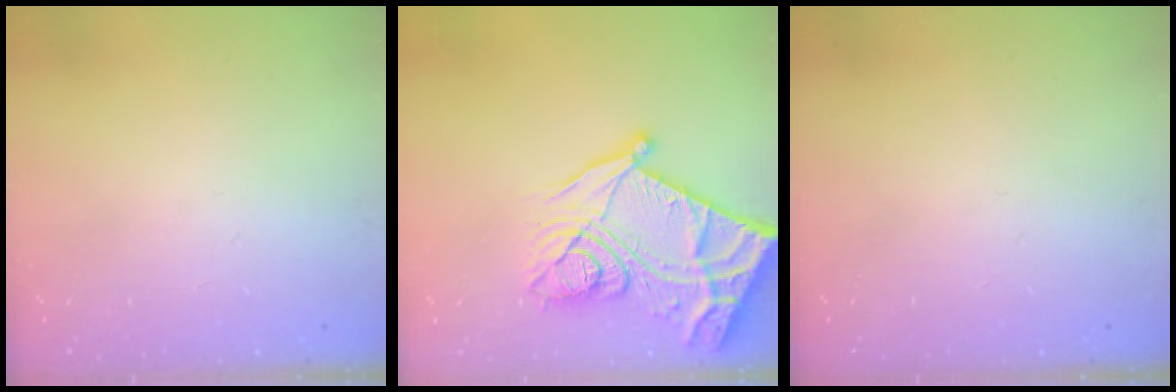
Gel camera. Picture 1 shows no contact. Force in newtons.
{"total": 27.1, "press": 27.1, "slide": 0.8}
{"total": 0.0}